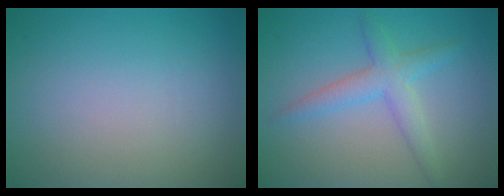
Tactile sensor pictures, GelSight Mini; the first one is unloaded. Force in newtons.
{"total": 3.1, "press": 3.1, "slide": 0.2}